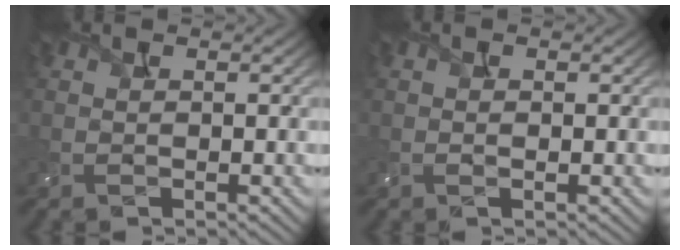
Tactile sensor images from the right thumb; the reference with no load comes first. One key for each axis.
{"total": 0.9, "fx": 0.0, "fy": 0.3, "fz": 0.8, "tx": -0.018, "ty": 0.002, "tz": 0.000}